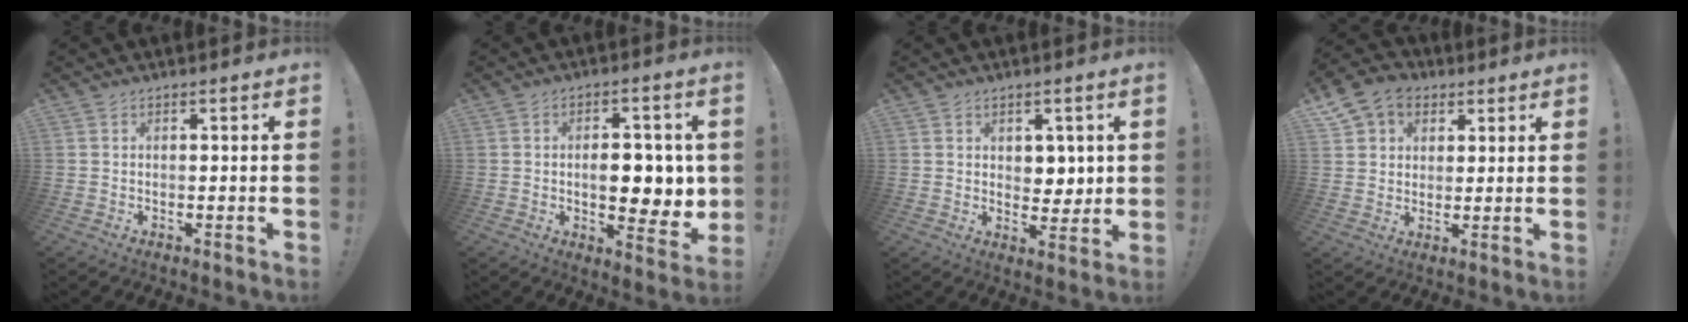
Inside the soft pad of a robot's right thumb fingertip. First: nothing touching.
{"total": 9.8, "force": [0.2, 5.4, 8.2], "torque": [-0.098, -0.002, 0.004]}
{"total": 5.7, "force": [2.5, 4.5, 2.2], "torque": [-0.020, -0.021, 0.048]}
{"total": 9.6, "force": [4.5, 7.7, 3.4], "torque": [-0.056, -0.016, 0.092]}